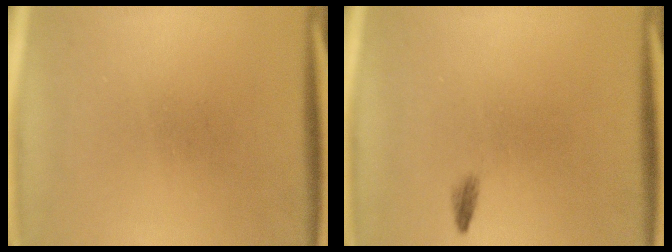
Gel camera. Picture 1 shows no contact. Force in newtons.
{"total": 0.7}